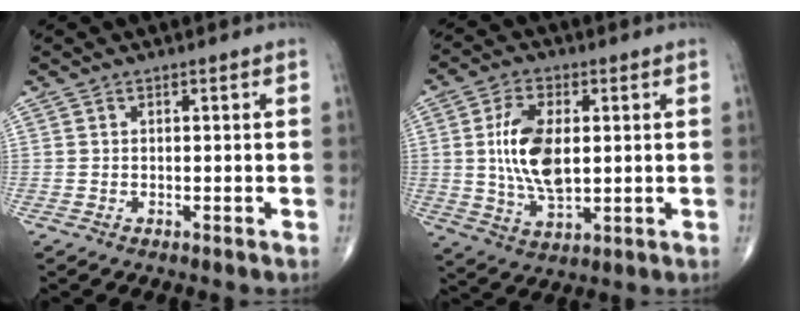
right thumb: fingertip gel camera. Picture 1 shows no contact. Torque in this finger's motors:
{"motor_torque": [1.48, 1.82, 1.15, -0.05, 0.14]}